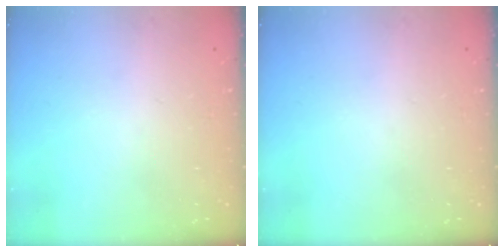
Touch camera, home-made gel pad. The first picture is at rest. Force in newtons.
{"total": 0.0}